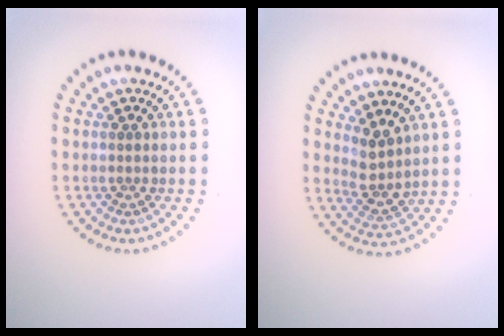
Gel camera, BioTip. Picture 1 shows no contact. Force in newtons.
{"total": 2.6, "press": 2.0, "slide": 1.5}